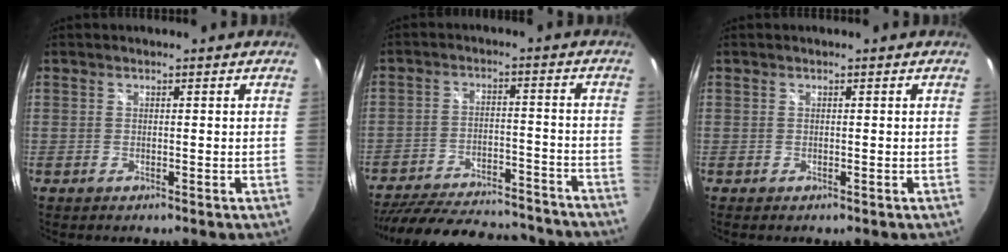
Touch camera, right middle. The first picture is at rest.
{"total": 27.6, "force": [-23.9, 7.8, 11.4], "torque": [-0.222, -0.009, -0.316]}
{"total": 0.0}